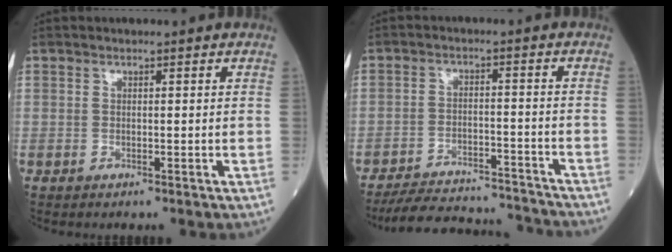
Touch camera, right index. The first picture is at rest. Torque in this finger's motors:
{"motor_torque": [-1.12, -1.02, -0.17, -0.21]}